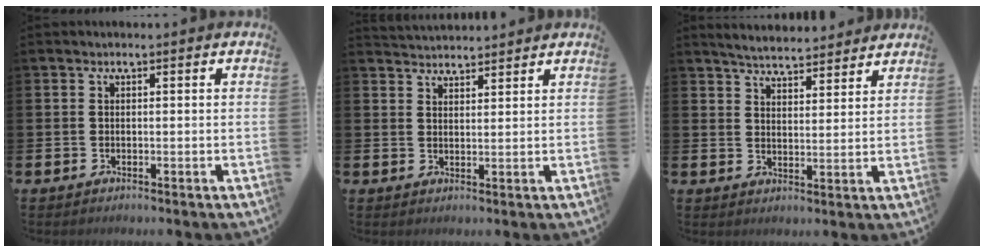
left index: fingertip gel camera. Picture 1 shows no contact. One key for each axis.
{"total": 3.1, "fx": 3.1, "fy": 0.4, "fz": -0.2, "tx": -0.001, "ty": -0.014, "tz": 0.058}
{"total": 4.9, "fx": 4.9, "fy": 0.3, "fz": 0.4, "tx": -0.023, "ty": -0.027, "tz": 0.087}